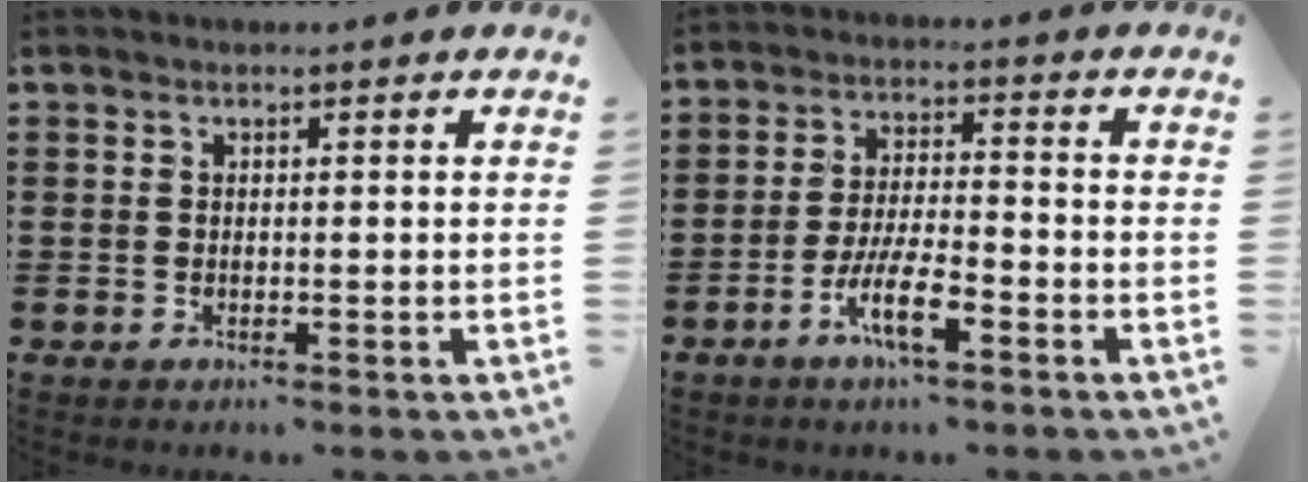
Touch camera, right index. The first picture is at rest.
{"total": 7.5, "force": [-3.8, 1.8, 6.2], "torque": [-0.133, -0.008, -0.075]}